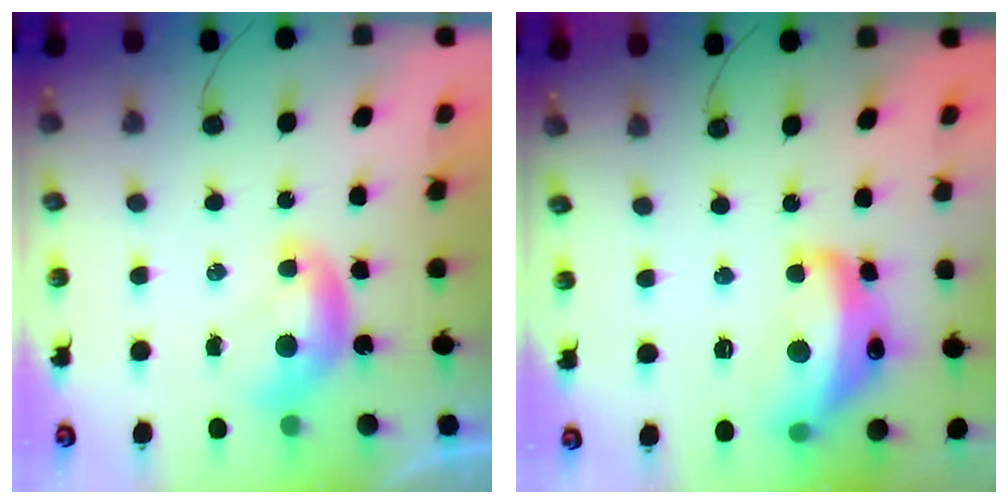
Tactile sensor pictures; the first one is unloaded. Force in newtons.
{"total": 12.5, "press": 12.4, "slide": 1.0}